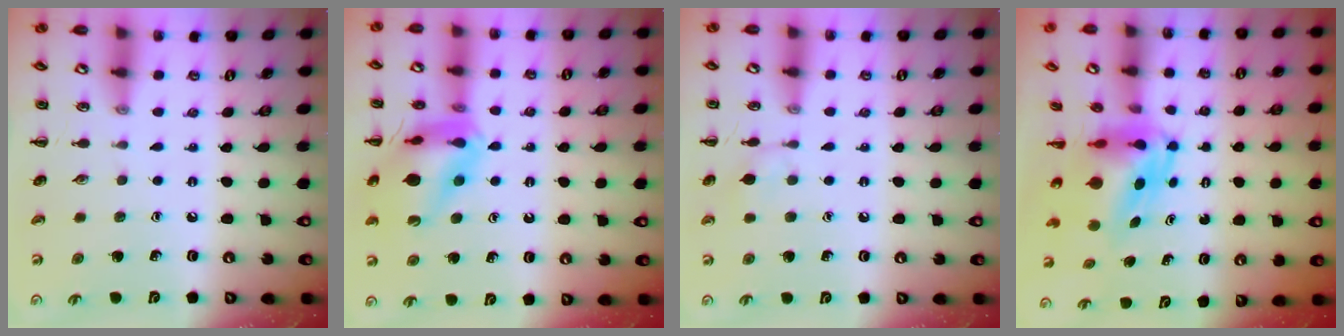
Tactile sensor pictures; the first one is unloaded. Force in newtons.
{"total": 15.7, "press": 15.6, "slide": 1.9}
{"total": 6.3, "press": 6.0, "slide": 2.0}
{"total": 5.1, "press": 4.9, "slide": 1.5}